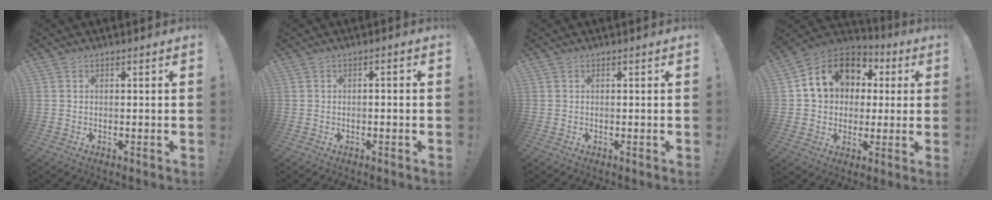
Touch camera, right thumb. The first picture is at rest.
{"total": 1.1, "force": [-0.8, 0.1, 0.8], "torque": [-0.011, 0.003, -0.014]}
{"total": 0.0}
{"total": 16.2, "force": [4.9, 13.0, 8.3], "torque": [-0.126, -0.005, 0.101]}